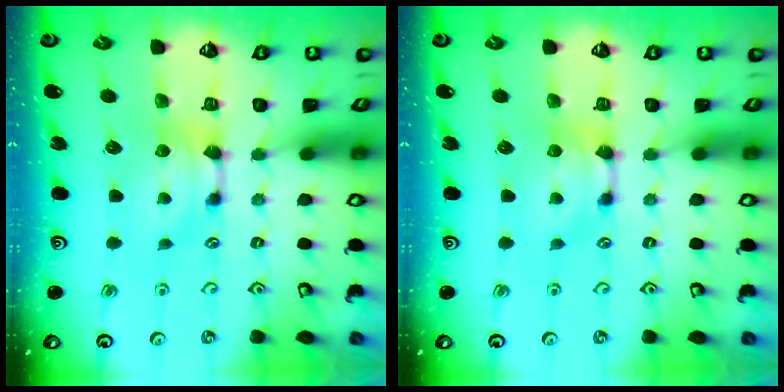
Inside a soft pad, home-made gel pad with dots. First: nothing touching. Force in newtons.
{"total": 0.0}